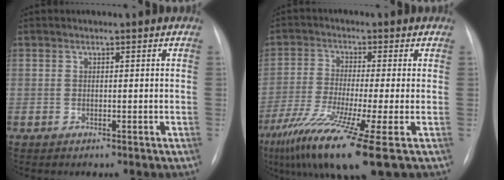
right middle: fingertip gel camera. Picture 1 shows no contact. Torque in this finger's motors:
{"motor_torque": [1.42, -0.72, 0.47, 0.21]}